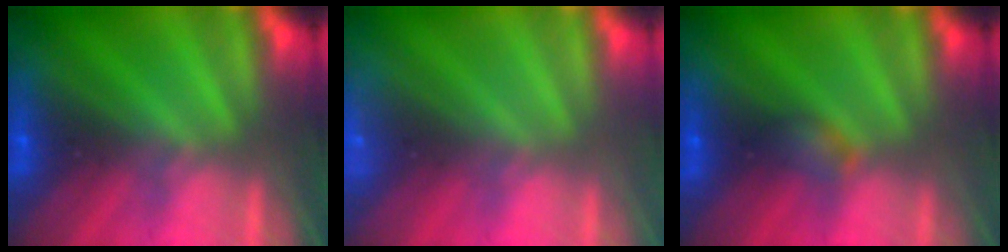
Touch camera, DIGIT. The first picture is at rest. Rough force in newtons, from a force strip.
{"total": 2.3}
{"total": 2.2}